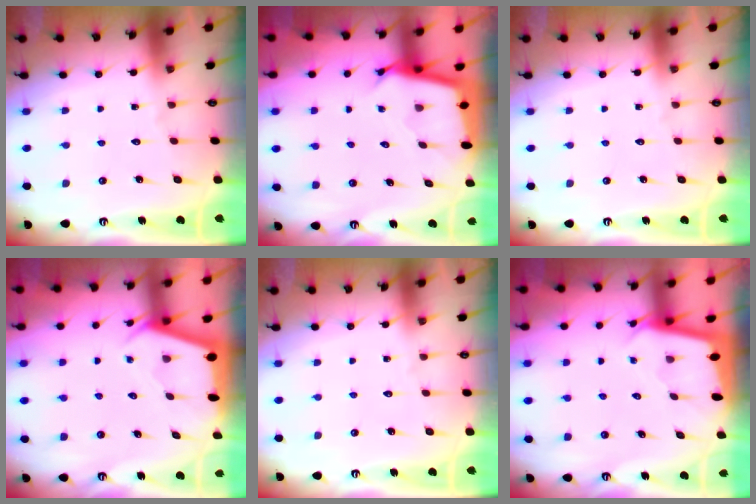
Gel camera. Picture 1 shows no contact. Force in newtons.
{"total": 2.7, "press": 2.7, "slide": 0.1}
{"total": 0.0}
{"total": 2.2, "press": 2.2, "slide": 0.3}
{"total": 0.0}
{"total": 2.1, "press": 2.1, "slide": 0.1}